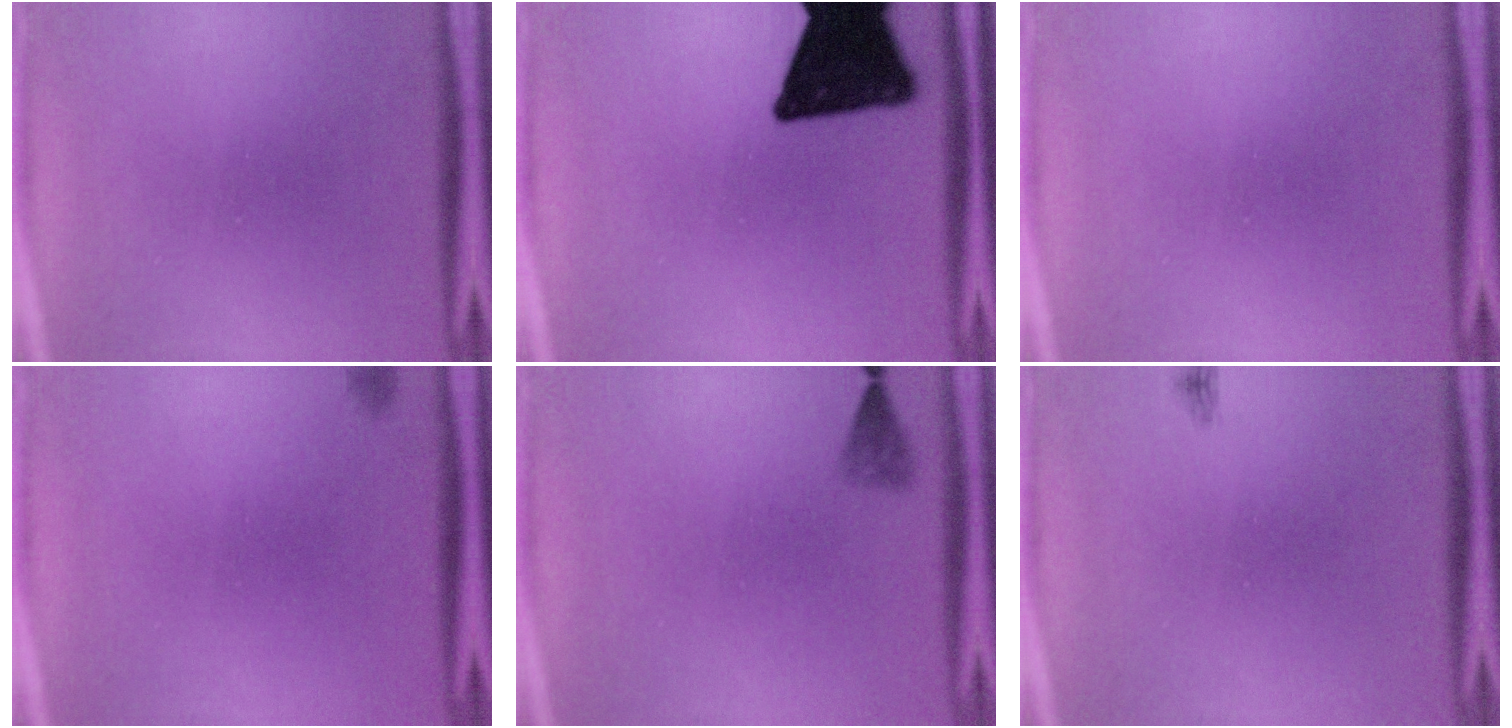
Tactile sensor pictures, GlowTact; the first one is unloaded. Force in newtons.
{"total": 18.1}
{"total": 0.0}
{"total": 0.6}
{"total": 2.1}
{"total": 0.9}